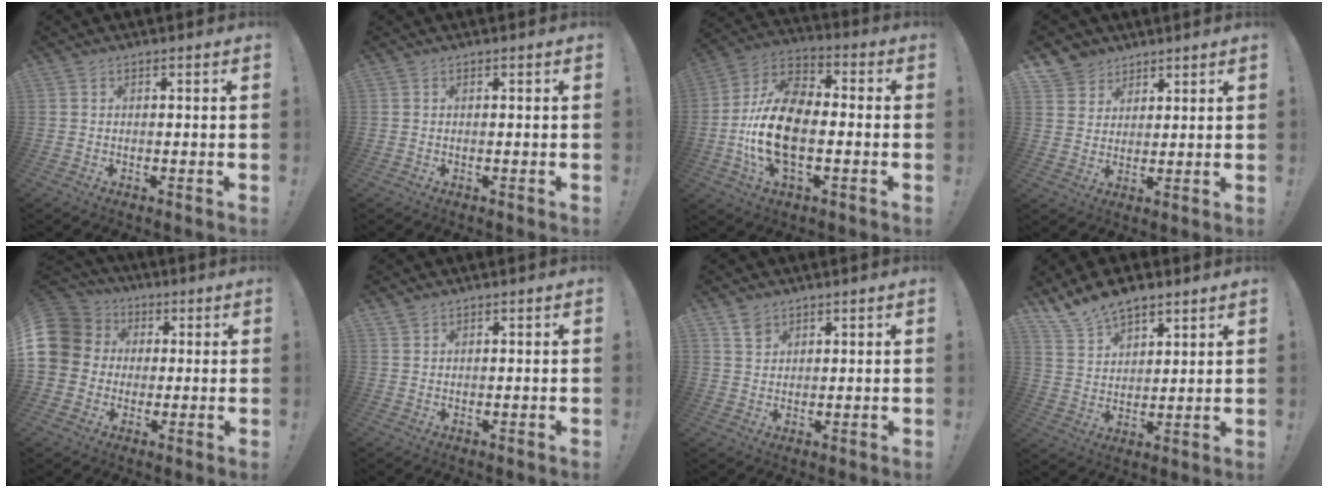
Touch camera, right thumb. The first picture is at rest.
{"total": 0.0}
{"total": 18.4, "force": [-3.5, 10.5, 14.7], "torque": [-0.287, 0.014, -0.056]}
{"total": 6.5, "force": [4.4, 4.8, 0.3], "torque": [-0.013, -0.034, 0.089]}
{"total": 13.1, "force": [2.0, 11.6, 5.7], "torque": [-0.110, 0.004, 0.042]}
{"total": 1.4, "force": [1.2, 0.5, 0.2], "torque": [-0.001, -0.006, 0.023]}
{"total": 4.0, "force": [2.9, 2.5, 1.3], "torque": [-0.017, -0.015, 0.053]}
{"total": 10.5, "force": [8.6, 5.3, 3.1], "torque": [-0.069, -0.057, 0.168]}